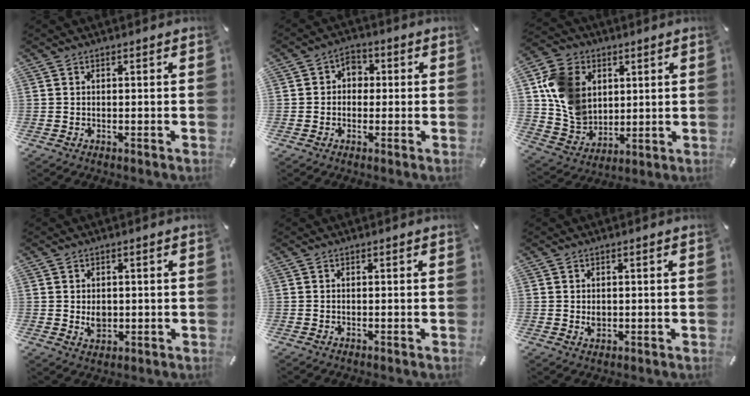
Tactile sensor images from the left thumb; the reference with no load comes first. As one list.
[{"total": 4.3, "force": [-0.2, 4.0, 1.7], "torque": [-0.022, 0.012, -0.009]}, {"total": 13.1, "force": [3.4, 11.5, 5.3], "torque": [-0.129, -0.004, 0.071]}, {"total": 3.4, "force": [-0.1, 2.9, 1.8], "torque": [-0.024, -0.004, -0.005]}, {"total": 0.0}, {"total": 1.5, "force": [0.1, 1.4, 0.6], "torque": [-0.012, 0.005, 0.002]}]